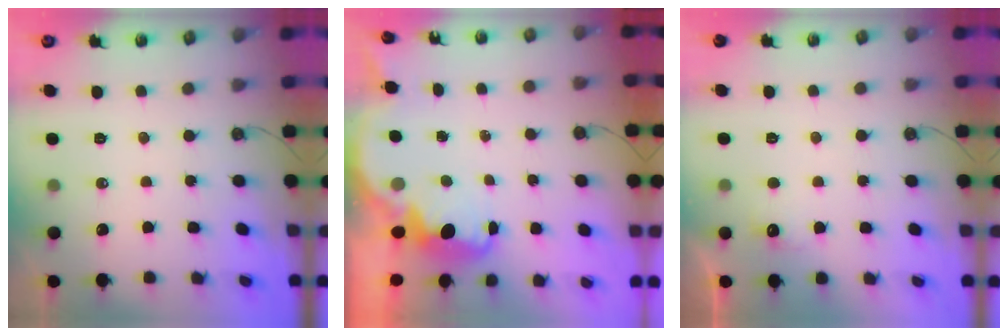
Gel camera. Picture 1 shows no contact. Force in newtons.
{"total": 2.8, "press": 2.8, "slide": 0.4}
{"total": 5.4, "press": 5.2, "slide": 1.3}